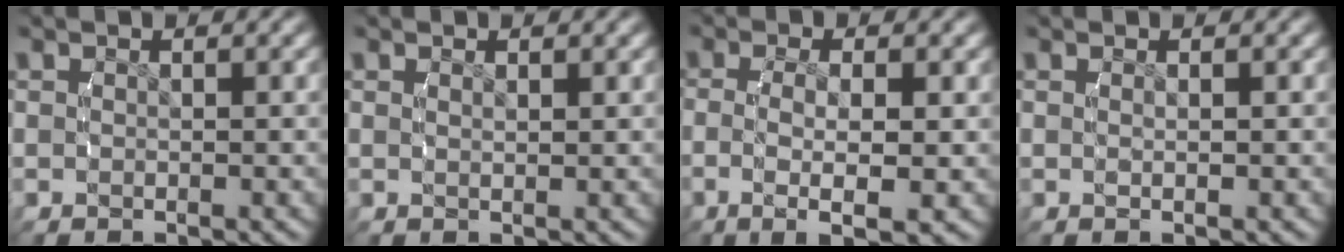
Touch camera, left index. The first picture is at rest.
{"total": 0.8, "force": [0.5, -0.6, 0.3], "torque": [-0.005, -0.005, 0.013]}
{"total": 5.5, "force": [-1.2, 1.5, 5.1], "torque": [-0.093, -0.012, -0.011]}
{"total": 1.0, "force": [0.0, -0.7, 0.6], "torque": [-0.014, -0.001, 0.006]}